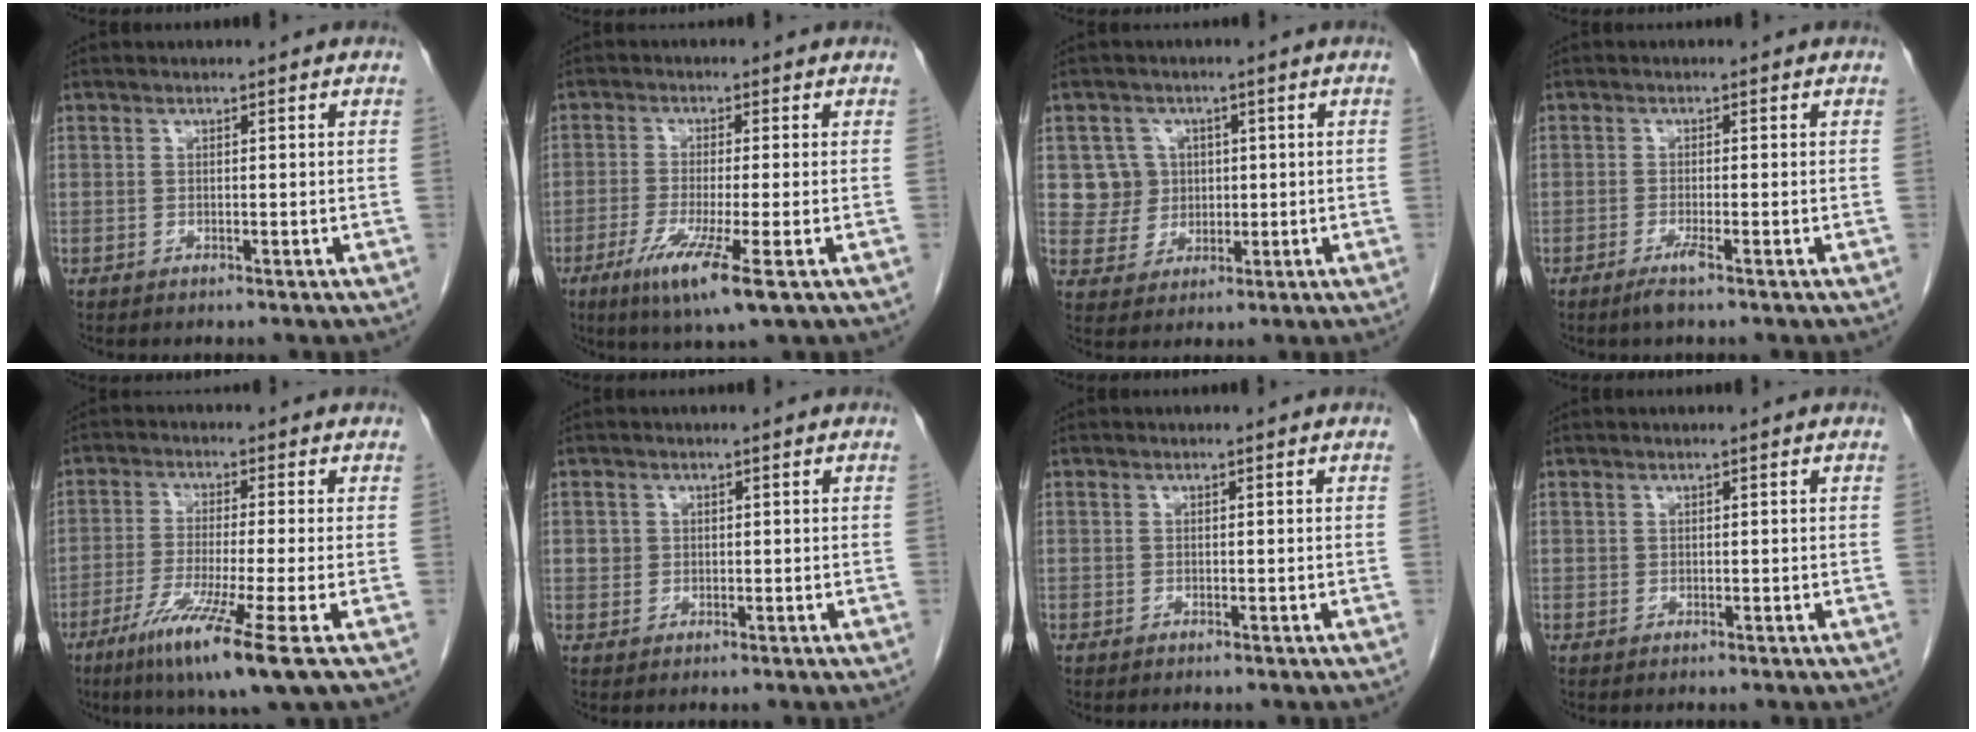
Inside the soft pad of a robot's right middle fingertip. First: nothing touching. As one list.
[{"total": 8.0, "force": [-3.8, 0.0, 7.1], "torque": [-0.135, -0.027, -0.066]}, {"total": 5.5, "force": [1.2, 5.4, 0.1], "torque": [0.004, 0.016, 0.028]}, {"total": 1.9, "force": [-1.2, -0.2, 1.5], "torque": [-0.034, -0.005, -0.026]}, {"total": 10.8, "force": [-5.8, -1.1, 9.1], "torque": [-0.170, -0.037, -0.103]}, {"total": 1.6, "force": [0.2, 1.5, 0.3], "torque": [0.001, 0.007, 0.003]}, {"total": 0.0}, {"total": 0.0}]